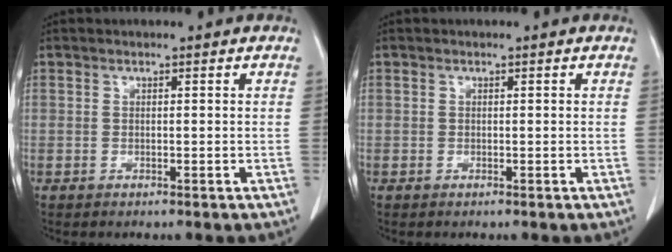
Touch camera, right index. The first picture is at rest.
{"total": 0.0}